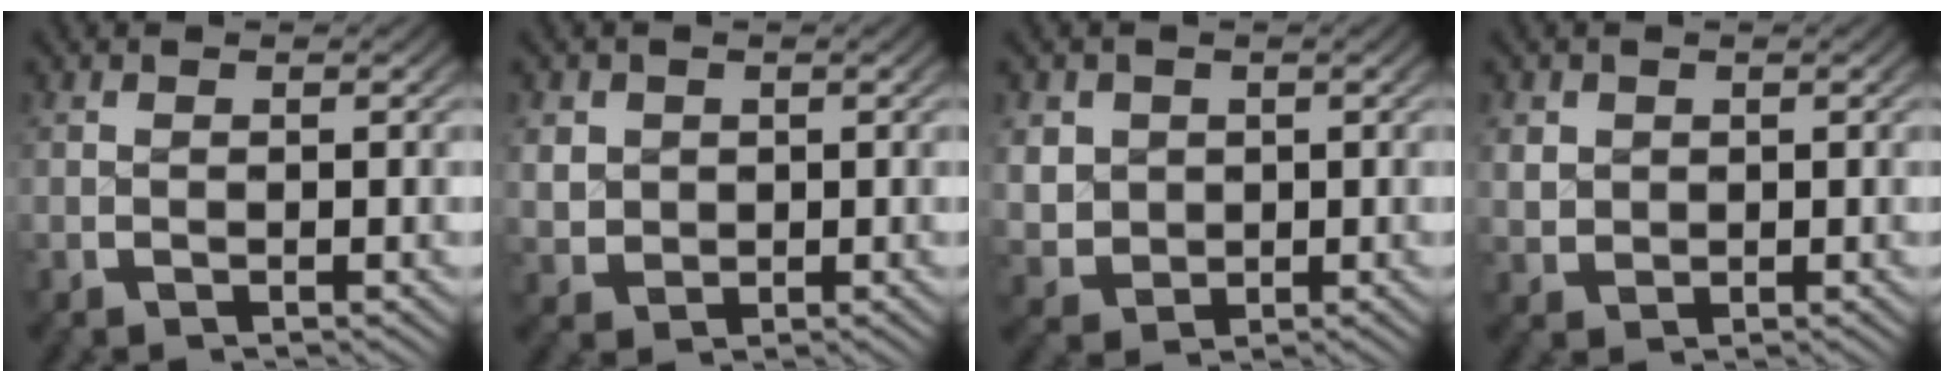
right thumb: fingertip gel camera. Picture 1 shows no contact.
{"total": 3.5, "force": [0.3, 3.1, 1.5], "torque": [-0.045, -0.016, 0.018]}
{"total": 5.3, "force": [0.1, 4.7, 2.5], "torque": [-0.074, -0.033, 0.019]}
{"total": 2.6, "force": [0.4, 2.3, 1.1], "torque": [-0.030, -0.009, 0.018]}